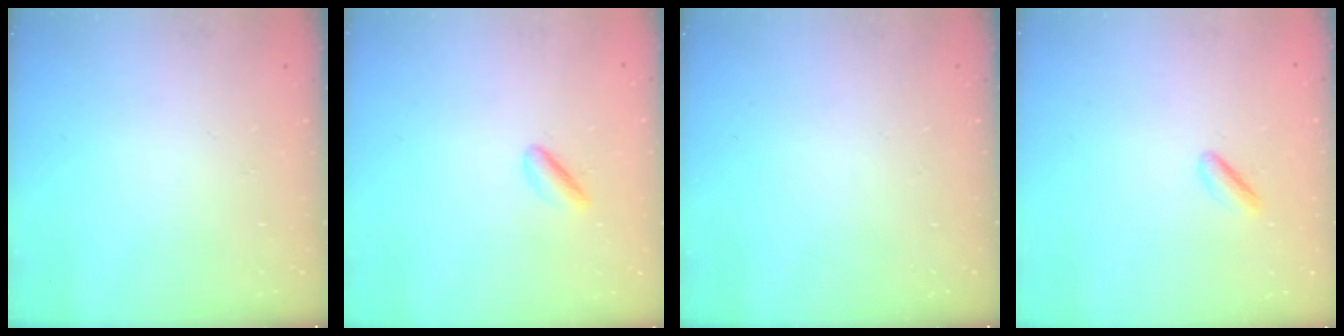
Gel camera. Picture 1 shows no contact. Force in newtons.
{"total": 2.8, "press": 2.6, "slide": 0.9}
{"total": 0.0}
{"total": 1.1, "press": 0.8, "slide": 0.8}